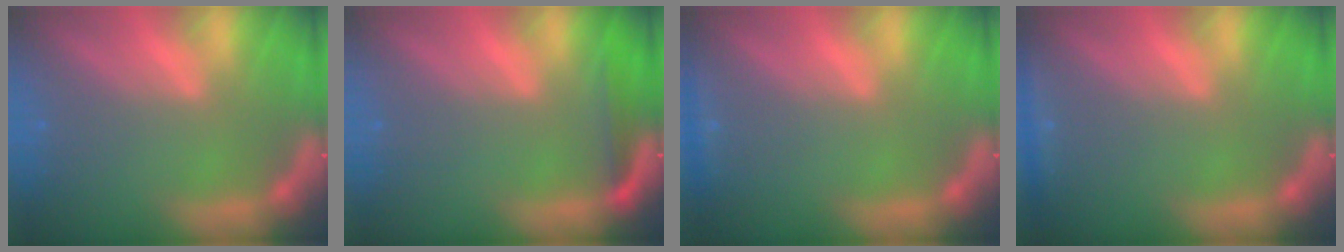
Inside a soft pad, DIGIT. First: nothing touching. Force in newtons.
{"total": 2.5}
{"total": 0.9}
{"total": 1.4}